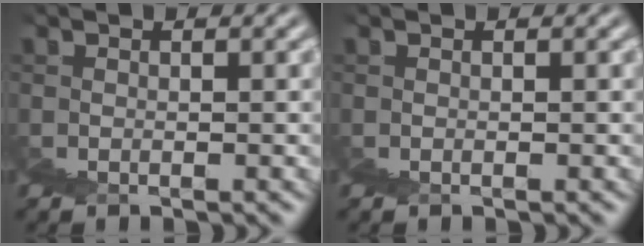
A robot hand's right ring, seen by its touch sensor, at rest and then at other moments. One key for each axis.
{"total": 0.0}